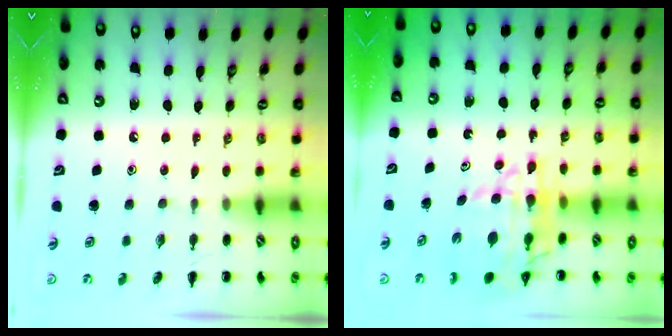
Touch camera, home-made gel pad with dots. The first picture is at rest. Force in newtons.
{"total": 9.8, "press": 9.3, "slide": 3.0}